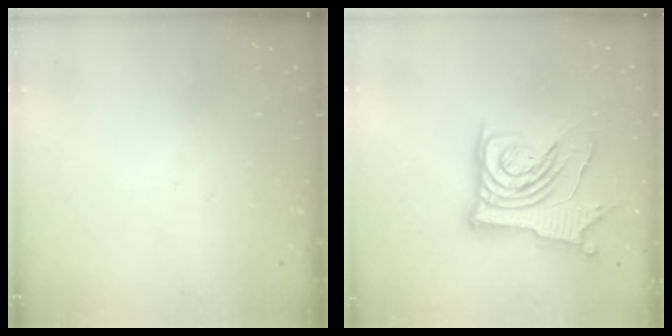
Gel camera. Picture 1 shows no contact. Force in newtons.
{"total": 13.6, "press": 13.5, "slide": 1.8}